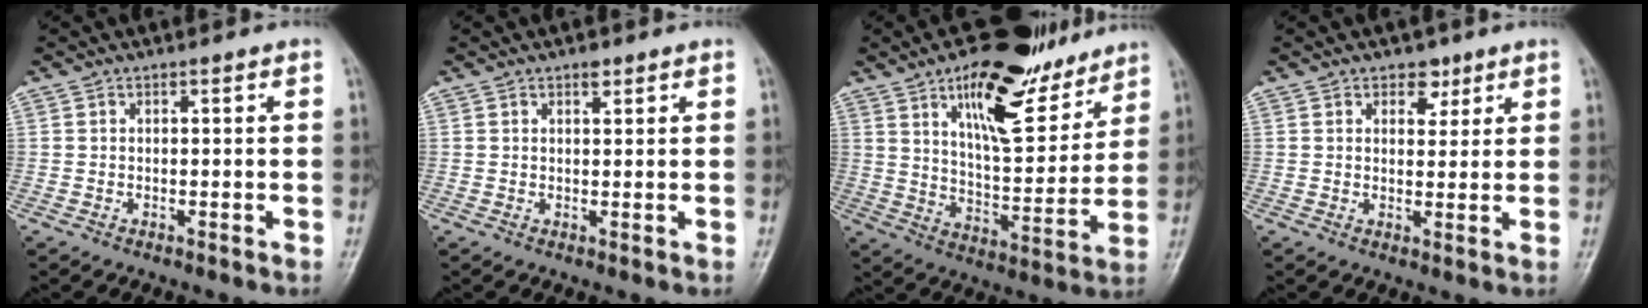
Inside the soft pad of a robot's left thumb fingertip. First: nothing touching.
{"total": 1.6, "force": [1.1, 0.7, 0.9], "torque": [-0.006, -0.005, 0.014]}
{"total": 18.9, "force": [11.9, 7.7, 12.6], "torque": [-0.146, -0.061, 0.196]}
{"total": 3.7, "force": [2.2, 2.5, 1.5], "torque": [0.005, -0.012, 0.031]}